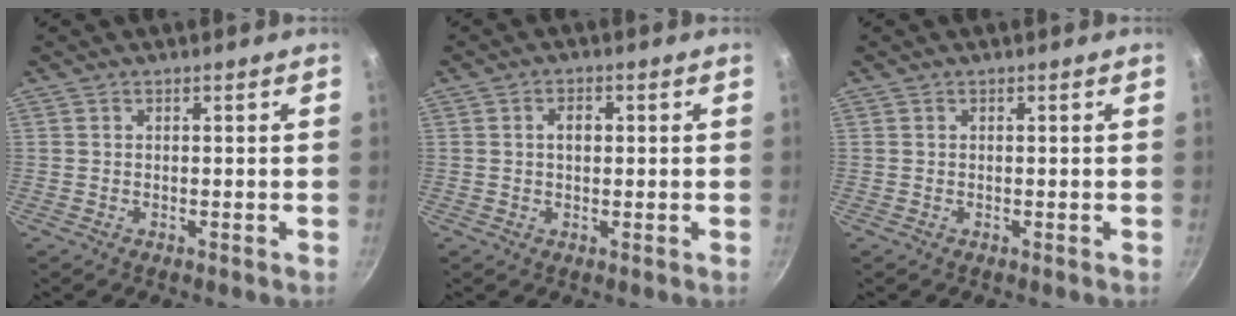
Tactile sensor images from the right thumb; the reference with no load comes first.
{"total": 2.5, "force": [0.4, 1.6, 1.9], "torque": [-0.023, 0.007, 0.006]}
{"total": 0.0}